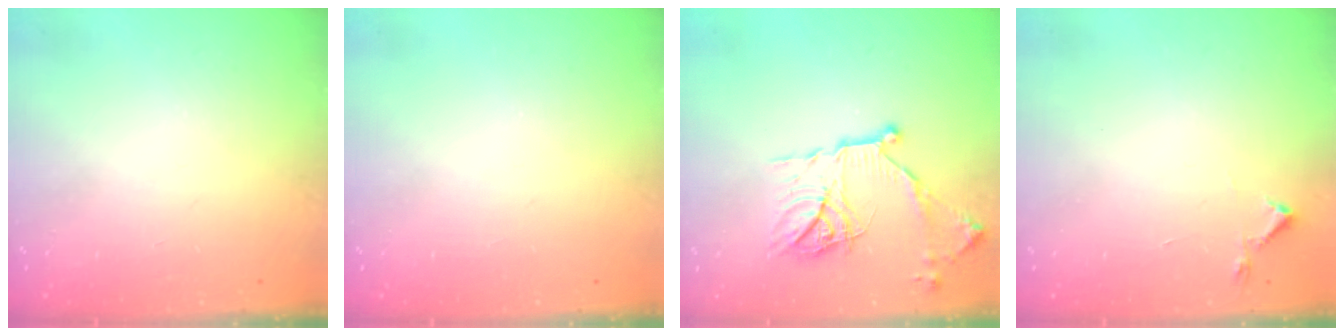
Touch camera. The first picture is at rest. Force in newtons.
{"total": 0.0}
{"total": 16.2, "press": 16.2, "slide": 0.4}
{"total": 2.7, "press": 2.6, "slide": 0.4}